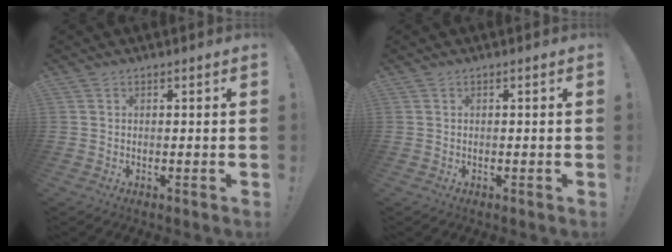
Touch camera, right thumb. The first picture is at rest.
{"total": 0.0}